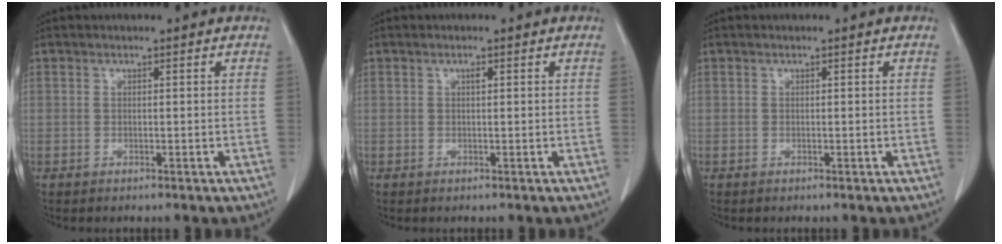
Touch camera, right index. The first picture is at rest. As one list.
[{"total": 0.6, "force": [0.2, 0.1, 0.5], "torque": [-0.013, 0.000, 0.004]}, {"total": 0.0}]